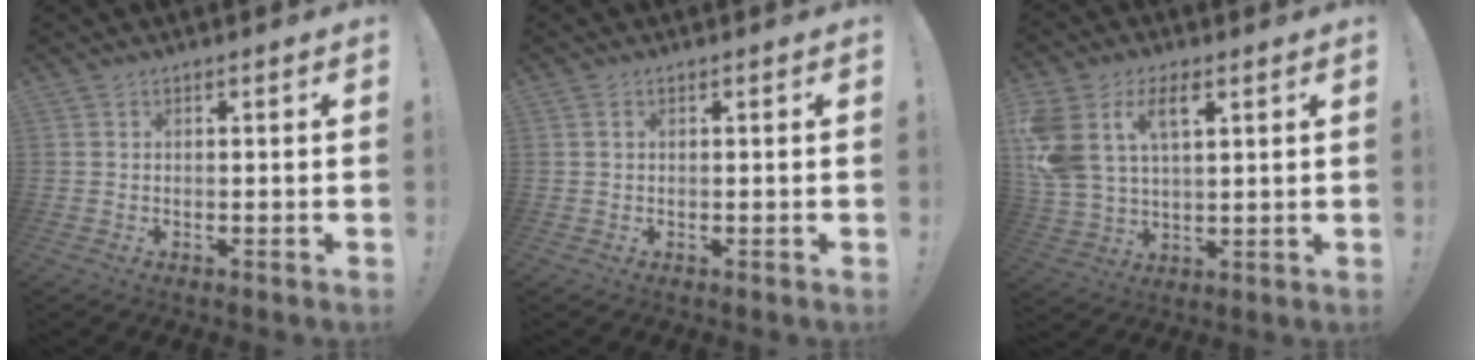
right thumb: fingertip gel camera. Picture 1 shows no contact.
{"total": 0.8, "force": [0.3, 0.5, 0.6], "torque": [-0.012, 0.002, 0.005]}
{"total": 11.7, "force": [5.5, 6.9, 7.7], "torque": [-0.165, -0.013, 0.102]}